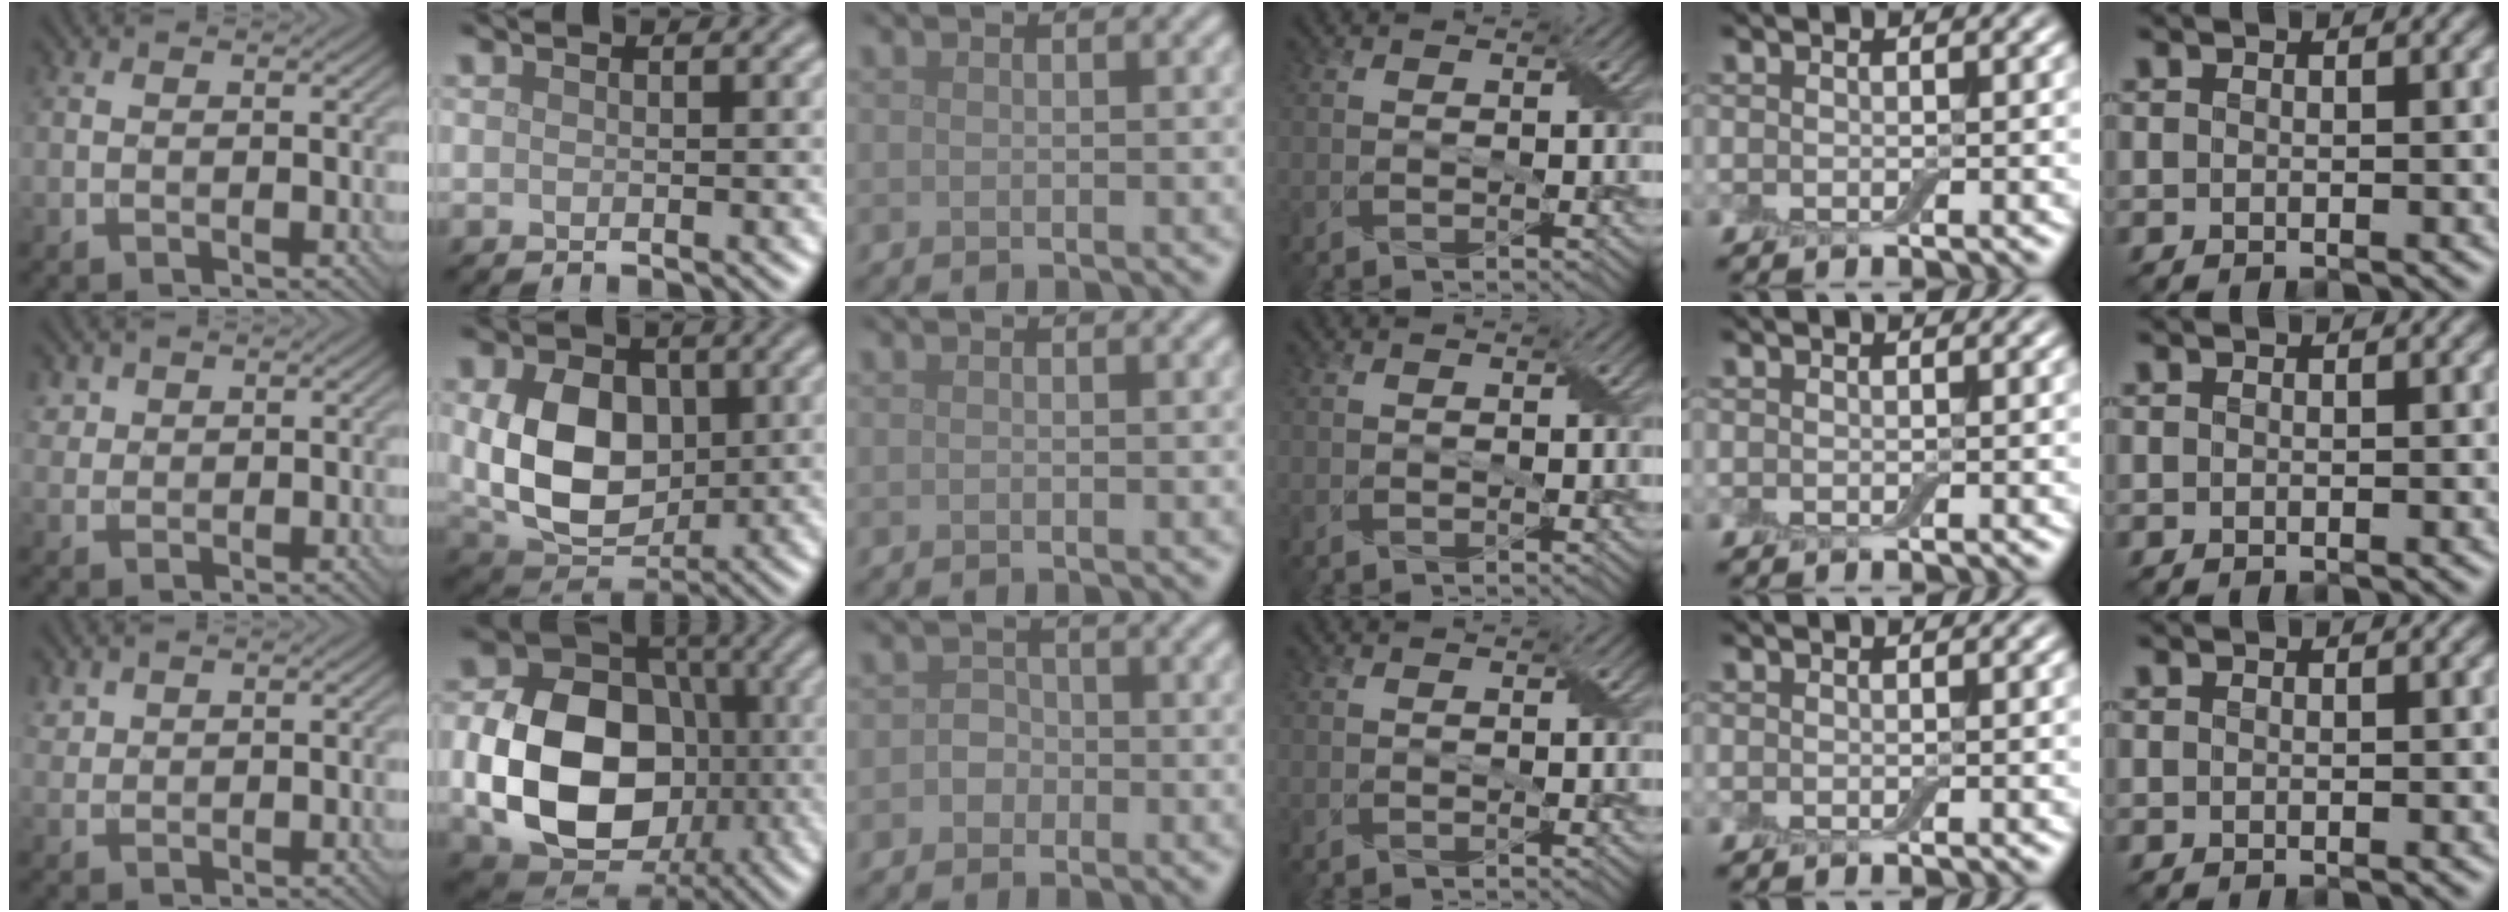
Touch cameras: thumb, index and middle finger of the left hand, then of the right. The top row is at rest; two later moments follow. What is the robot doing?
{"motion": "fold", "object": "aluminum foil"}